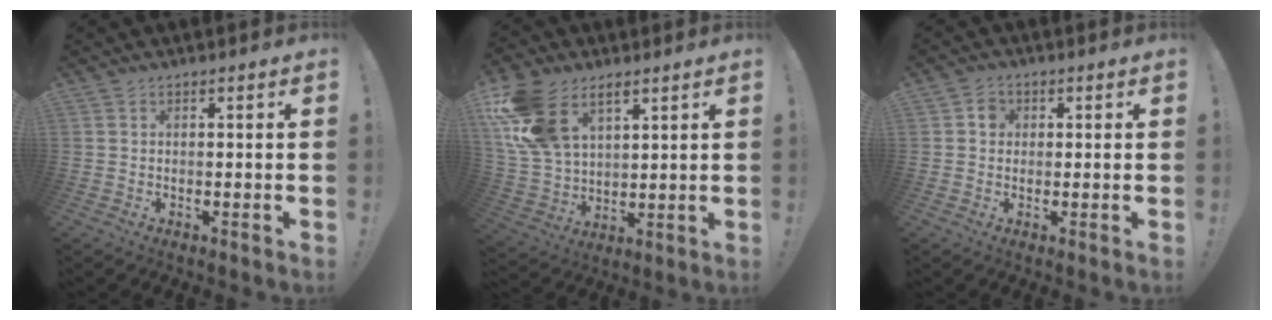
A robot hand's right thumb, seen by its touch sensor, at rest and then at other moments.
{"total": 16.9, "force": [8.4, 11.0, 9.6], "torque": [-0.200, -0.036, 0.163]}
{"total": 3.2, "force": [0.2, 2.8, 1.5], "torque": [-0.018, 0.005, 0.001]}